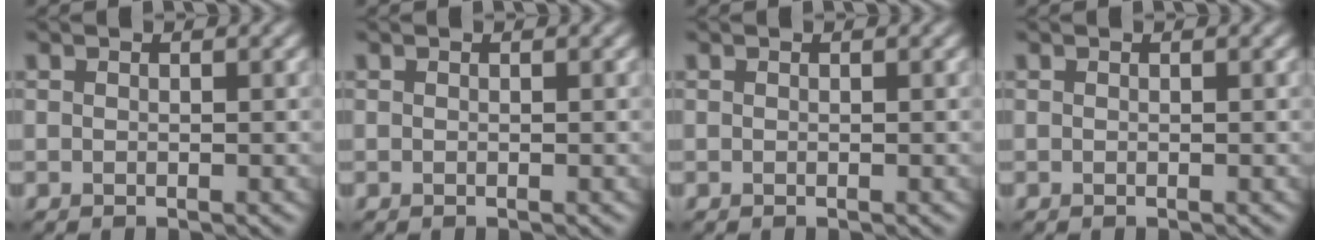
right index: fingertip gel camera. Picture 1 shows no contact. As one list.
[{"total": 0.0}, {"total": 0.0}, {"total": 0.0}]